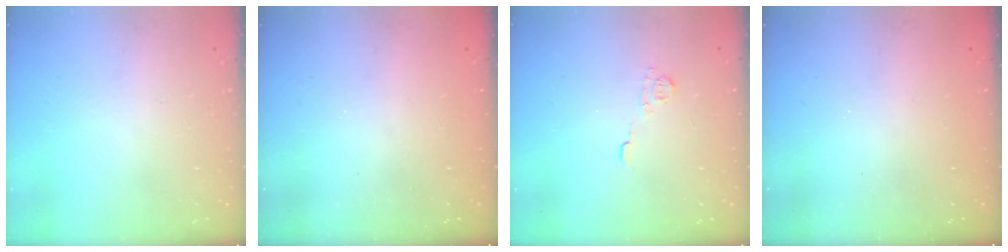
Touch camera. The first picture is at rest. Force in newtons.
{"total": 2.4, "press": 2.3, "slide": 0.8}
{"total": 5.5, "press": 5.5, "slide": 0.6}
{"total": 2.4, "press": 2.3, "slide": 0.7}